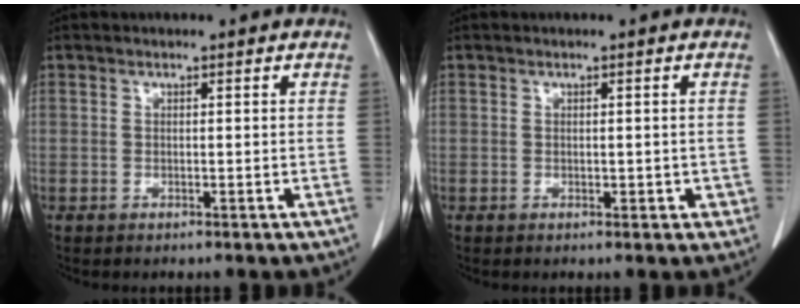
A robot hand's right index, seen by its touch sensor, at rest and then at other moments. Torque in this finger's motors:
{"motor_torque": [0.06, 0.28, 0.08, 0.05]}